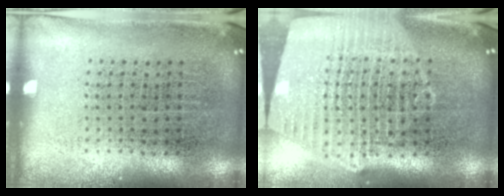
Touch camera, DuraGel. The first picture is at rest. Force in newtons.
{"total": 2.3, "press": 2.0, "slide": 1.1}